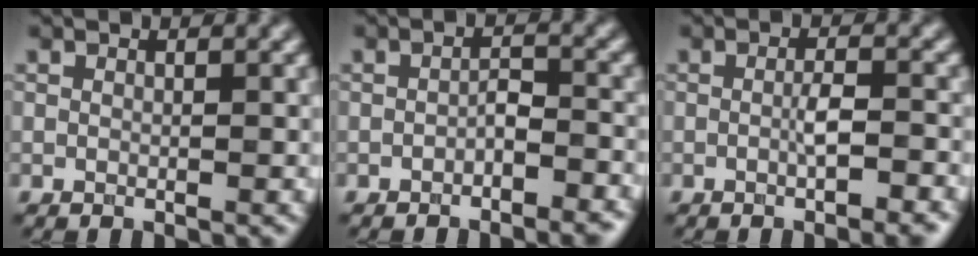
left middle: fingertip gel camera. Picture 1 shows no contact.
{"total": 2.1, "force": [-1.2, 0.7, 1.5], "torque": [-0.023, 0.005, -0.020]}
{"total": 2.9, "force": [-0.9, 0.5, 2.7], "torque": [-0.040, 0.004, -0.016]}